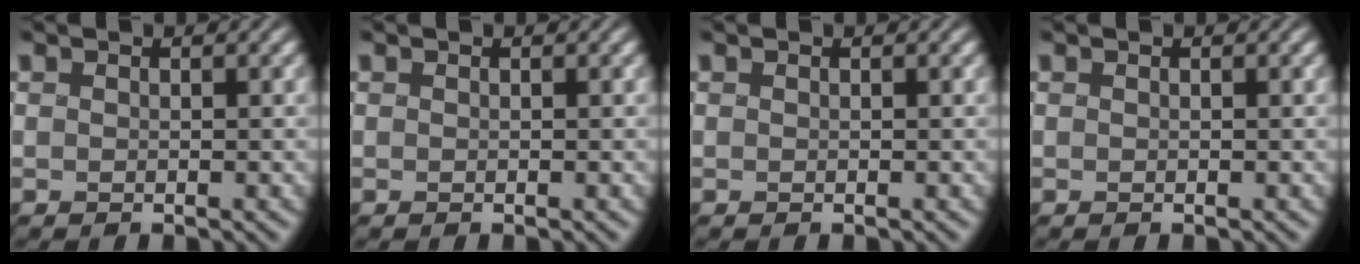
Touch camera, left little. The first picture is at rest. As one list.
[{"total": 0.0}, {"total": 0.0}, {"total": 0.0}]